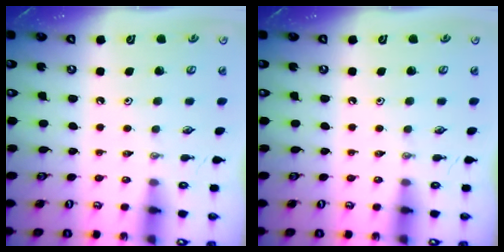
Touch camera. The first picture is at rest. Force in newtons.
{"total": 0.0}